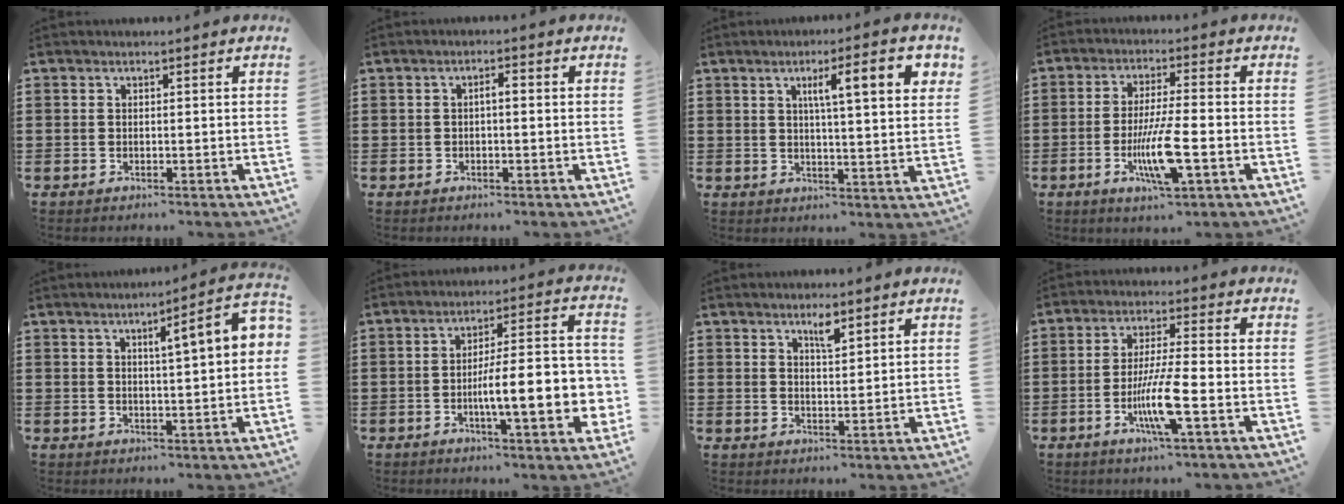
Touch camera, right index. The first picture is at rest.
{"total": 1.3, "force": [-0.2, 0.3, 1.2], "torque": [-0.023, 0.002, -0.004]}
{"total": 8.2, "force": [3.3, 1.3, 7.4], "torque": [-0.133, 0.002, 0.047]}
{"total": 9.0, "force": [-3.0, 1.5, 8.4], "torque": [-0.168, -0.017, -0.056]}
{"total": 5.8, "force": [1.8, 0.4, 5.5], "torque": [-0.081, -0.011, 0.018]}
{"total": 12.0, "force": [-3.1, 2.7, 11.2], "torque": [-0.169, -0.013, -0.059]}
{"total": 3.1, "force": [2.2, 0.8, 2.0], "torque": [-0.029, -0.002, 0.035]}
{"total": 8.4, "force": [-3.0, 0.9, 7.8], "torque": [-0.153, -0.015, -0.056]}